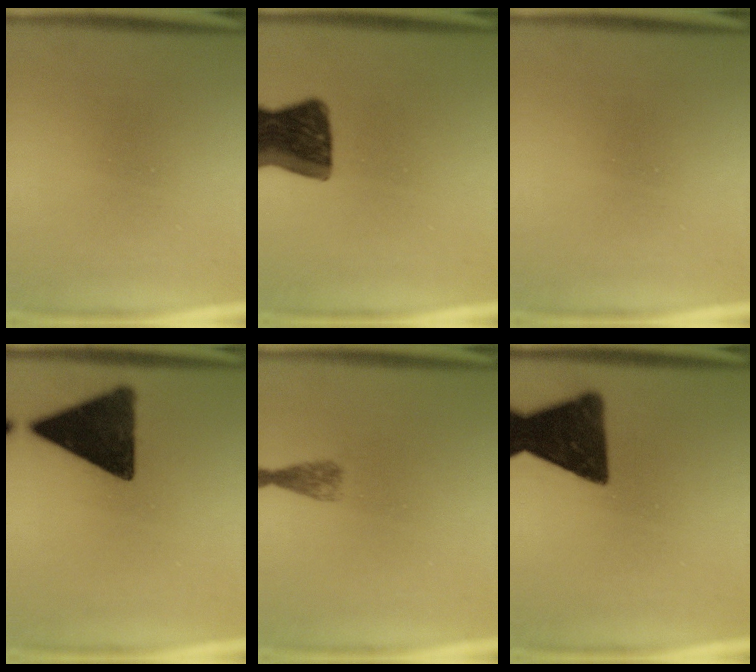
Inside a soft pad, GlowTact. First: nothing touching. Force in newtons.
{"total": 12.8}
{"total": 0.0}
{"total": 13.9}
{"total": 1.4}
{"total": 13.5}